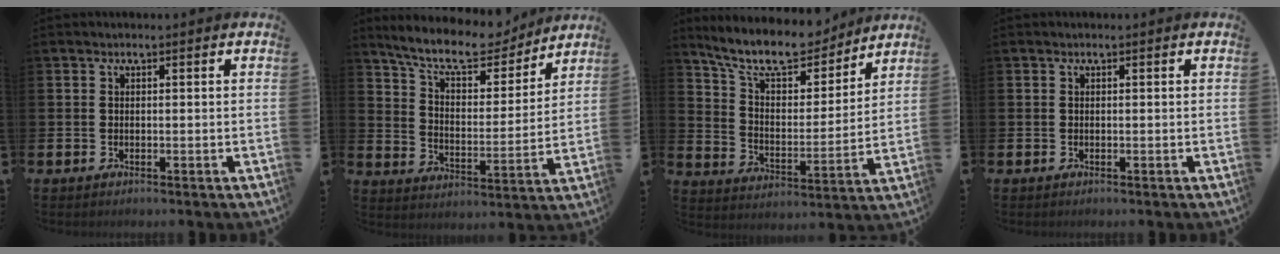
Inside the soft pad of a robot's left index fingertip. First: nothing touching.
{"total": 10.2, "force": [9.1, 2.7, 3.8], "torque": [-0.101, -0.057, 0.159]}
{"total": 11.0, "force": [9.8, 3.2, 4.0], "torque": [-0.110, -0.063, 0.172]}
{"total": 0.0}